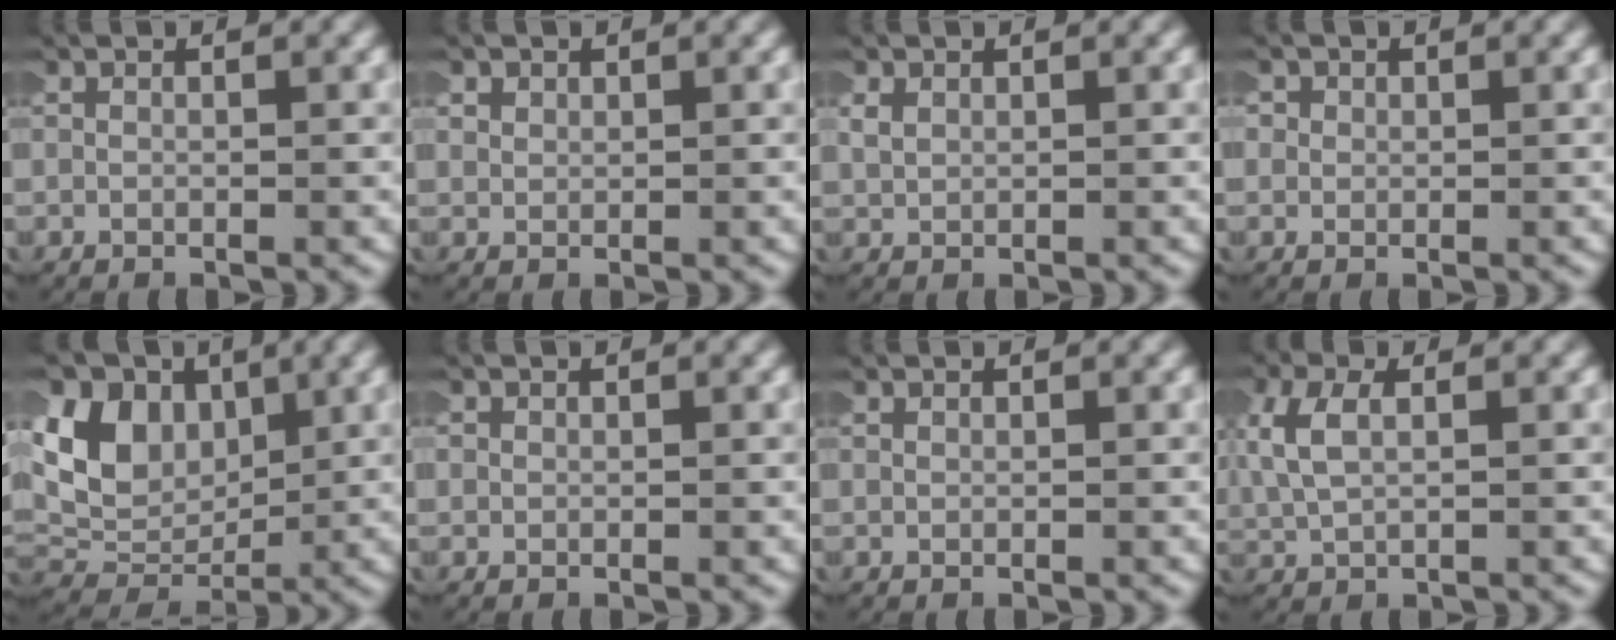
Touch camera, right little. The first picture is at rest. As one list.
[{"total": 1.1, "force": [0.6, 0.8, 0.3], "torque": [-0.015, -0.002, 0.013]}, {"total": 1.3, "force": [0.7, 0.8, 0.7], "torque": [-0.025, -0.001, 0.019]}, {"total": 1.4, "force": [0.1, 1.4, 0.2], "torque": [-0.013, 0.001, -0.004]}, {"total": 10.2, "force": [1.5, 7.7, 6.6], "torque": [-0.142, -0.013, 0.028]}, {"total": 0.6, "force": [0.0, 0.6, -0.1], "torque": [-0.002, 0.000, -0.001]}, {"total": 0.0}, {"total": 3.1, "force": [1.1, 1.7, 2.3], "torque": [-0.062, 0.008, 0.024]}]